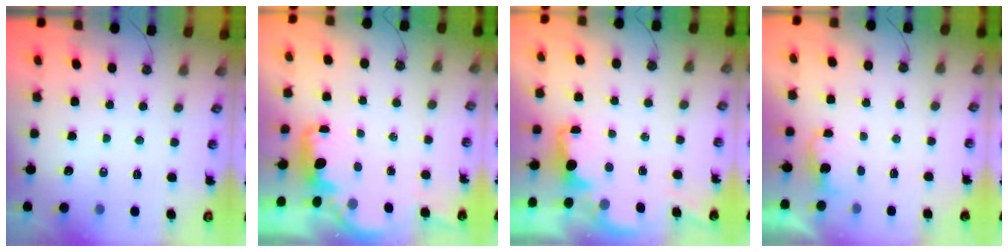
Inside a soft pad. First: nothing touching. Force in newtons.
{"total": 1.6, "press": 1.4, "slide": 0.7}
{"total": 1.8, "press": 1.6, "slide": 0.8}
{"total": 2.2, "press": 2.0, "slide": 0.9}